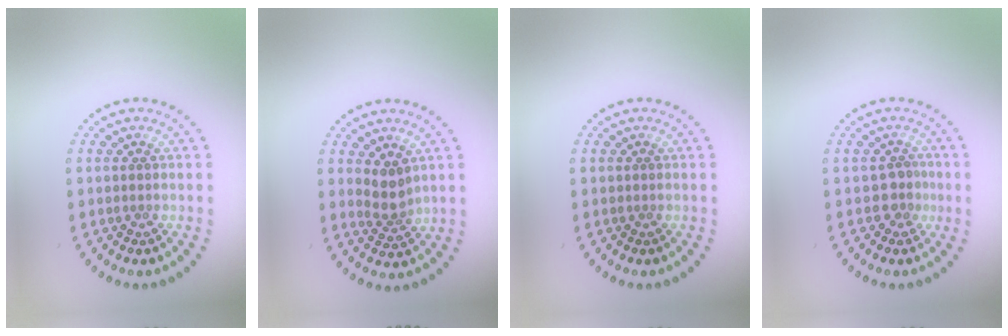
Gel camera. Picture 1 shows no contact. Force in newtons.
{"total": 2.3, "press": 1.9, "slide": 1.3}
{"total": 0.0}
{"total": 1.8, "press": 1.4, "slide": 1.2}